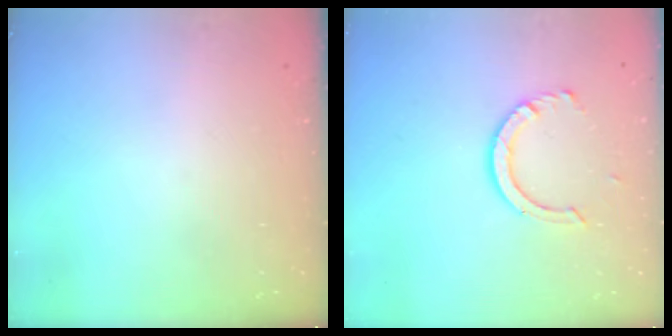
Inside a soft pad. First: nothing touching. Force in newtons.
{"total": 8.4, "press": 8.3, "slide": 0.7}